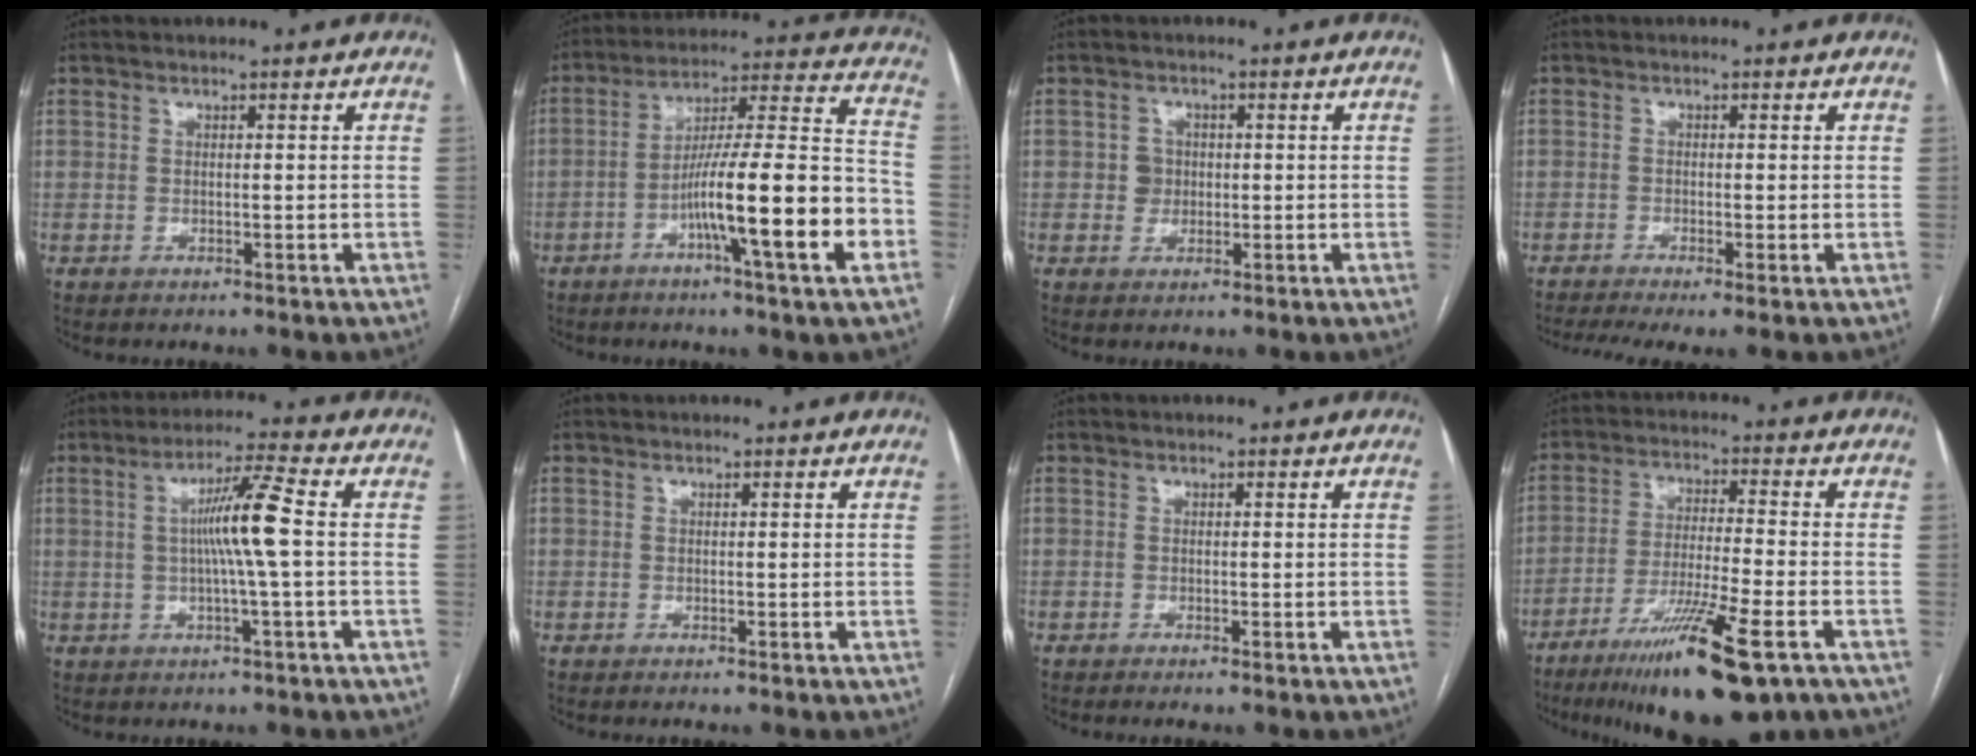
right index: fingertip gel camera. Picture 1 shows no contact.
{"total": 18.0, "force": [-6.4, 0.3, 16.8], "torque": [-0.261, 0.006, -0.103]}
{"total": 2.3, "force": [0.1, 2.3, 0.5], "torque": [-0.003, 0.006, 0.001]}
{"total": 5.5, "force": [-3.4, 1.1, 4.2], "torque": [-0.071, -0.013, -0.061]}
{"total": 7.7, "force": [0.3, -0.9, 7.7], "torque": [-0.137, 0.006, 0.004]}
{"total": 0.0}
{"total": 0.6, "force": [-0.4, -0.1, 0.4], "torque": [-0.008, -0.002, -0.006]}
{"total": 15.5, "force": [-9.0, 1.2, 12.5], "torque": [-0.211, -0.037, -0.150]}